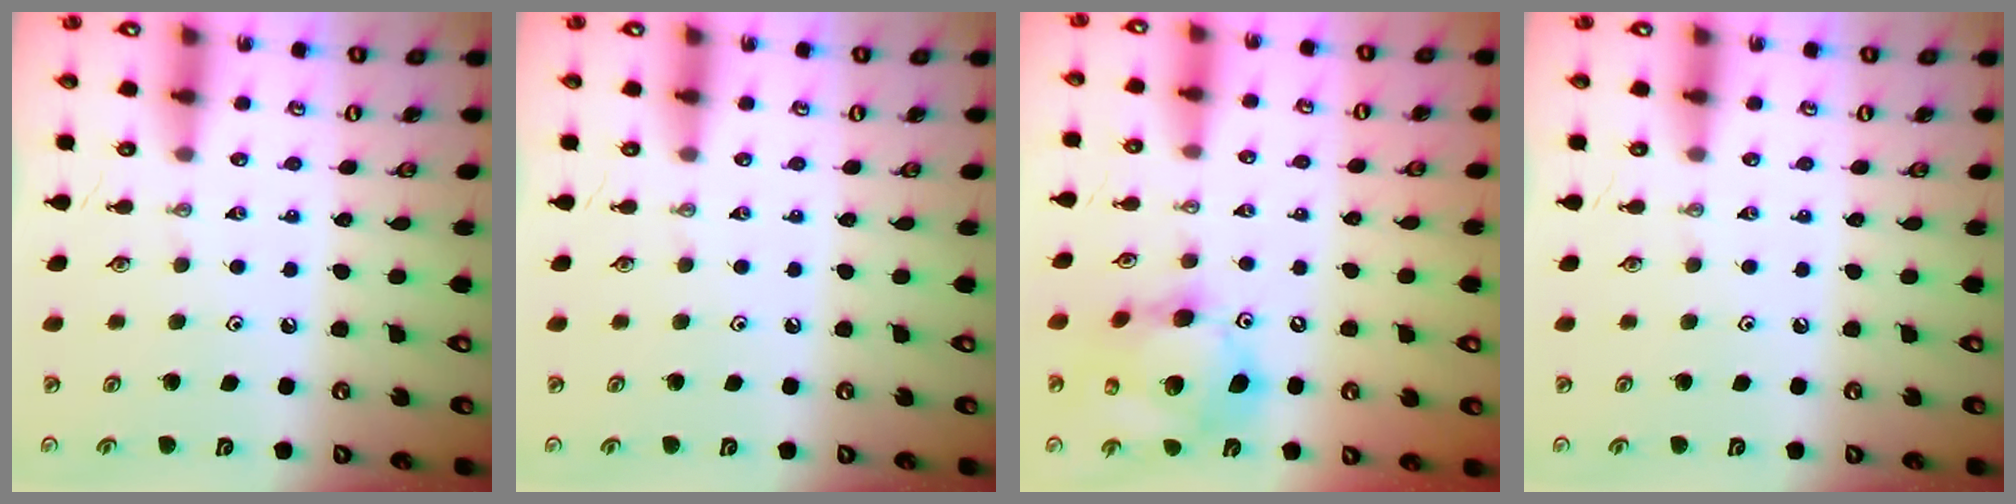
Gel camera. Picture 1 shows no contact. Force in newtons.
{"total": 0.0}
{"total": 15.3, "press": 15.0, "slide": 3.2}
{"total": 0.0}